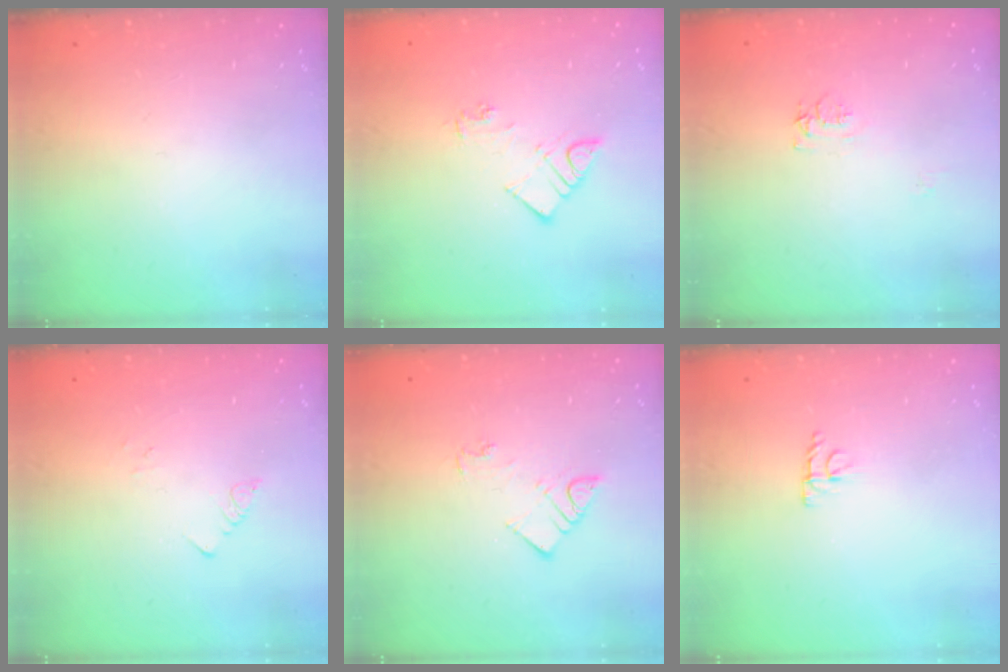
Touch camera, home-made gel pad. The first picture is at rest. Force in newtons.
{"total": 7.3, "press": 7.2, "slide": 0.7}
{"total": 6.2, "press": 6.2, "slide": 0.6}
{"total": 1.3, "press": 1.2, "slide": 0.1}
{"total": 5.0, "press": 5.0, "slide": 0.2}
{"total": 4.1, "press": 4.0, "slide": 0.7}